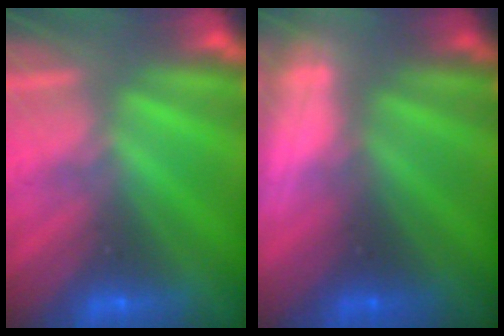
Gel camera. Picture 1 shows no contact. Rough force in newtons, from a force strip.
{"total": 3.0}